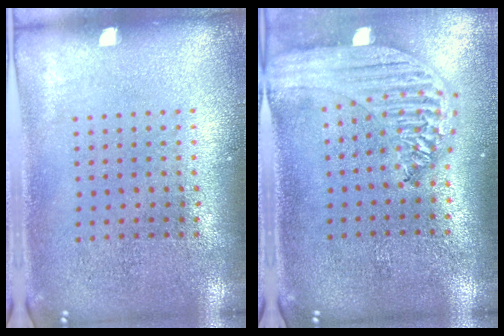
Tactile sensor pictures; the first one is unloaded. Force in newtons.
{"total": 2.2, "press": 2.0, "slide": 0.9}